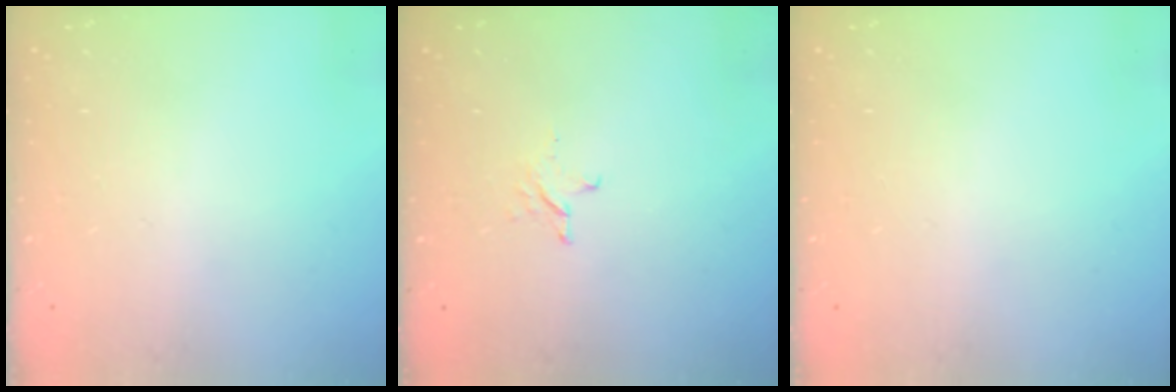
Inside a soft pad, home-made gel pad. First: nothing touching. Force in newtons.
{"total": 2.6, "press": 2.6, "slide": 0.3}
{"total": 0.0}